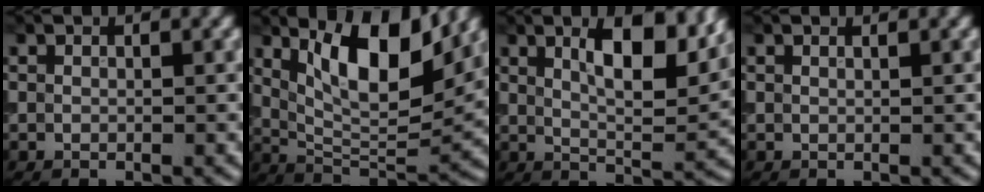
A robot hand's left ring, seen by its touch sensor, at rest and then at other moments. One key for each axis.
{"total": 9.3, "fx": 4.1, "fy": 3.3, "fz": 7.6, "tx": -0.127, "ty": -0.006, "tz": 0.072}
{"total": 7.3, "fx": 3.3, "fy": 2.2, "fz": 6.1, "tx": -0.092, "ty": 0.001, "tz": 0.055}
{"total": 0.7, "fx": 0.6, "fy": 0.2, "fz": 0.4, "tx": -0.005, "ty": -0.001, "tz": 0.002}